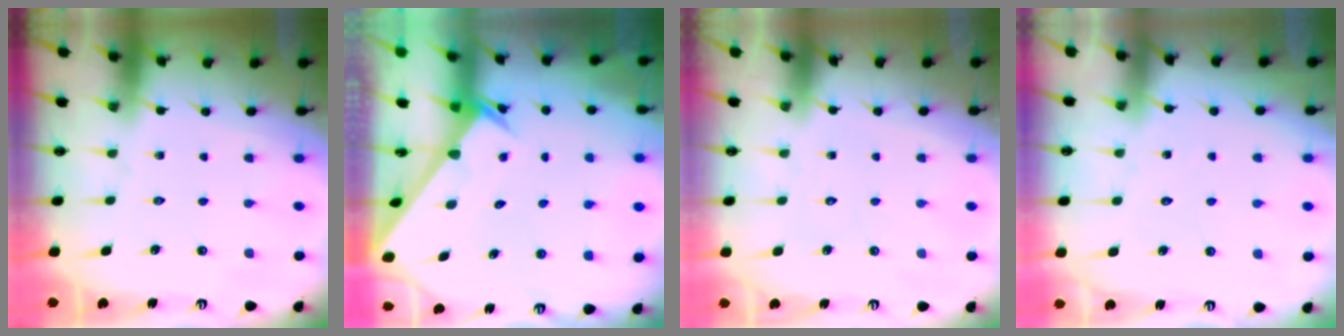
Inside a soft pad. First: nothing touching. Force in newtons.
{"total": 1.6, "press": 1.6, "slide": 0.1}
{"total": 1.7, "press": 1.7, "slide": 0.1}
{"total": 5.8, "press": 5.8, "slide": 0.6}